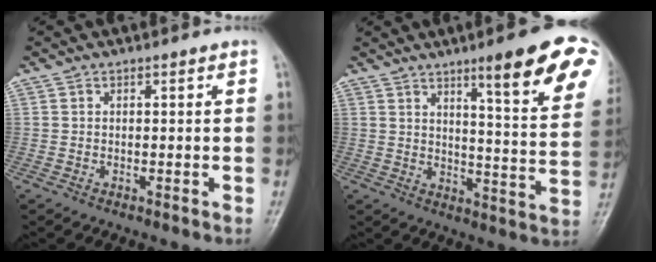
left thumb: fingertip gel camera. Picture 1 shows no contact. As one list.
[{"total": 17.5, "force": [9.8, 2.6, 14.3], "torque": [-0.151, -0.050, 0.131]}]